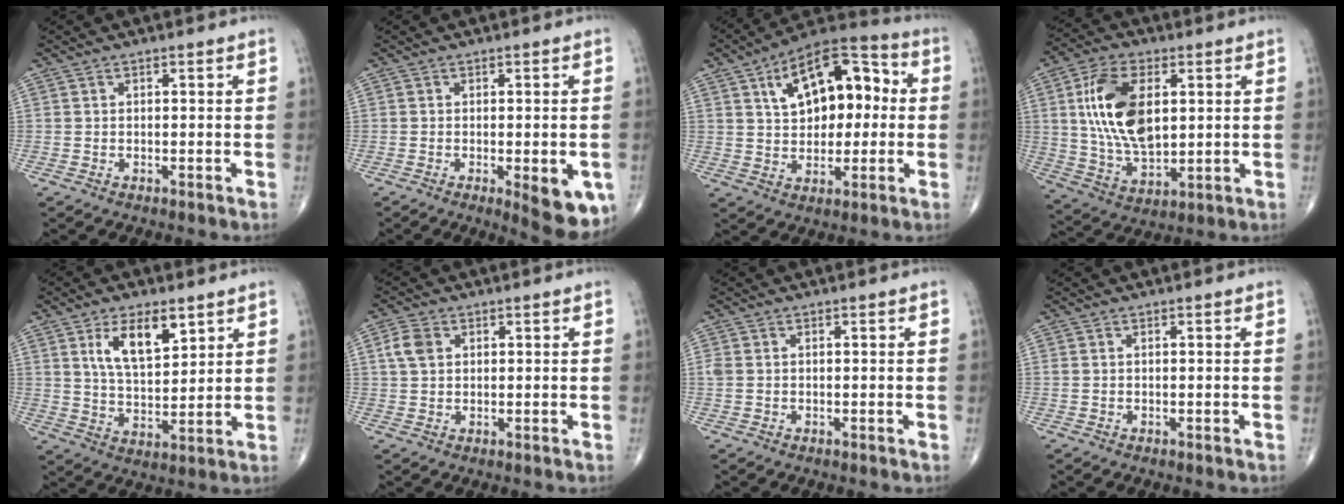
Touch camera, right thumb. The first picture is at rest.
{"total": 9.2, "force": [-3.0, 3.1, 8.1], "torque": [-0.082, -0.013, -0.032]}
{"total": 18.0, "force": [3.9, 10.2, 14.2], "torque": [-0.179, 0.027, 0.055]}
{"total": 16.6, "force": [3.4, 9.1, 13.4], "torque": [-0.243, -0.011, 0.068]}
{"total": 10.5, "force": [5.2, 4.8, 7.8], "torque": [-0.119, -0.029, 0.101]}
{"total": 4.2, "force": [1.2, 3.0, 2.7], "torque": [-0.052, 0.005, 0.022]}
{"total": 1.5, "force": [0.1, 1.2, 1.0], "torque": [-0.033, 0.006, 0.002]}
{"total": 0.7, "force": [0.1, 0.4, 0.5], "torque": [-0.016, 0.009, 0.007]}